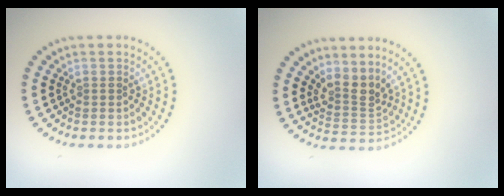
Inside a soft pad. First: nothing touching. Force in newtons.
{"total": 2.8, "press": 2.0, "slide": 2.0}